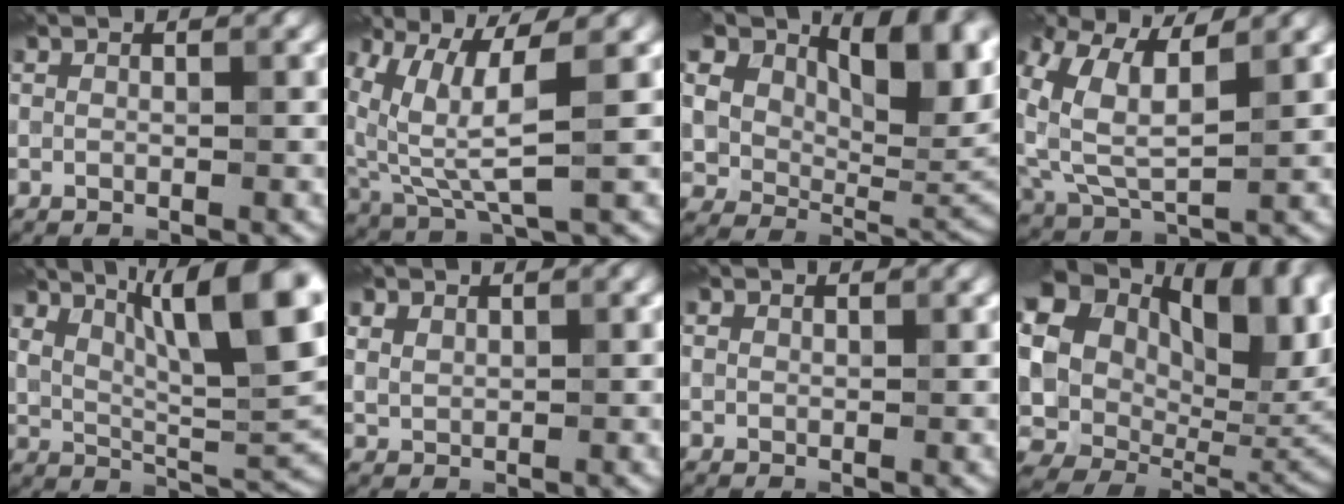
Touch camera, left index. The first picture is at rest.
{"total": 6.7, "force": [2.2, 1.6, 6.1], "torque": [-0.148, -0.007, 0.051]}
{"total": 16.2, "force": [7.7, 9.2, 10.8], "torque": [-0.177, 0.041, 0.131]}
{"total": 7.0, "force": [2.2, 3.4, 5.6], "torque": [-0.147, 0.004, 0.043]}
{"total": 12.2, "force": [6.2, 3.6, 9.9], "torque": [-0.148, 0.014, 0.103]}
{"total": 1.7, "force": [1.1, 1.1, 0.7], "torque": [-0.028, 0.002, 0.033]}
{"total": 0.9, "force": [0.5, 0.7, 0.2], "torque": [-0.004, -0.002, 0.010]}
{"total": 21.6, "force": [6.6, 15.9, 13.0], "torque": [-0.285, 0.016, 0.152]}